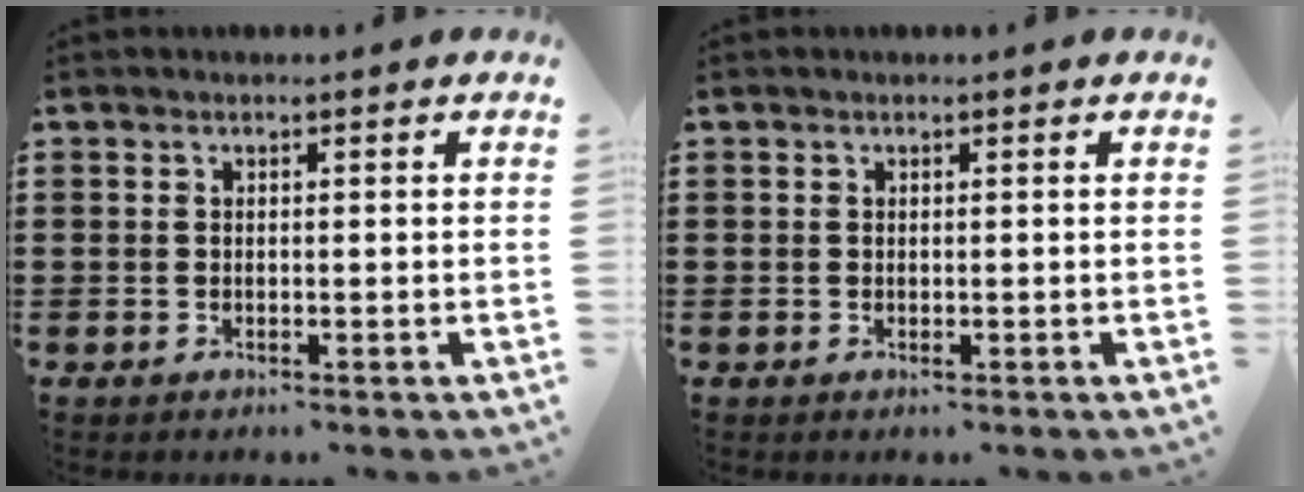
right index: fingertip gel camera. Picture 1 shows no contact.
{"total": 0.0}